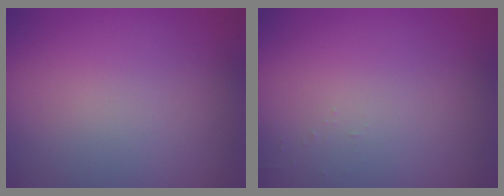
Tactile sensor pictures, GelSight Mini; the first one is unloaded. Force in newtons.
{"total": 0.5, "press": 0.5, "slide": 0.2}